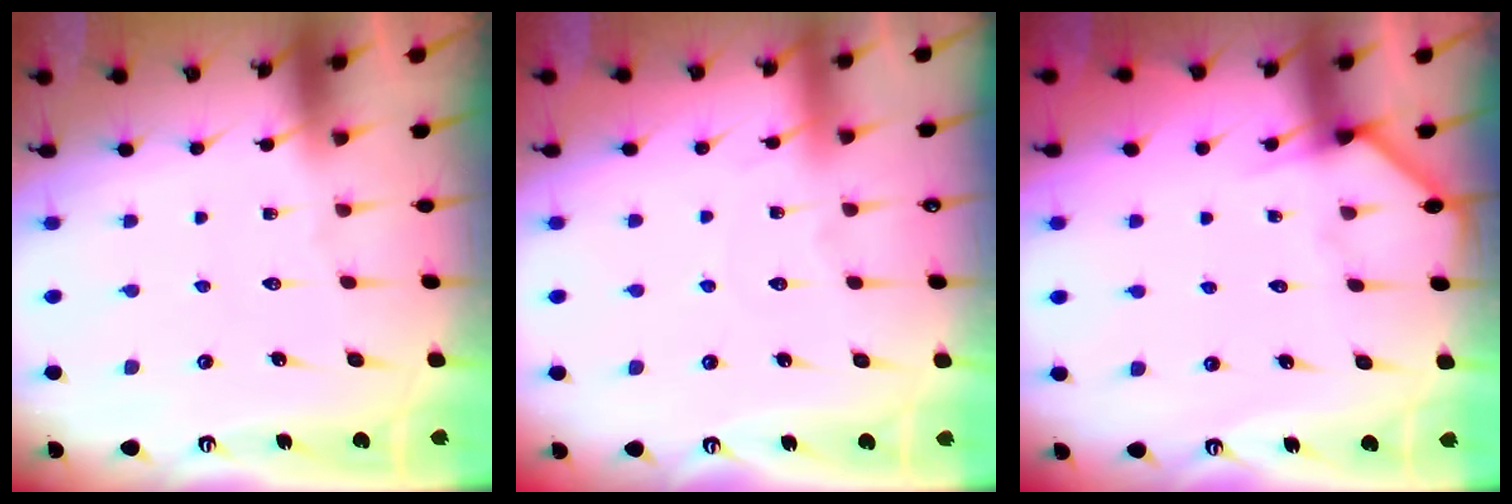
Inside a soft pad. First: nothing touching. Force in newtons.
{"total": 2.1, "press": 2.1, "slide": 0.3}
{"total": 4.2, "press": 4.2, "slide": 0.3}